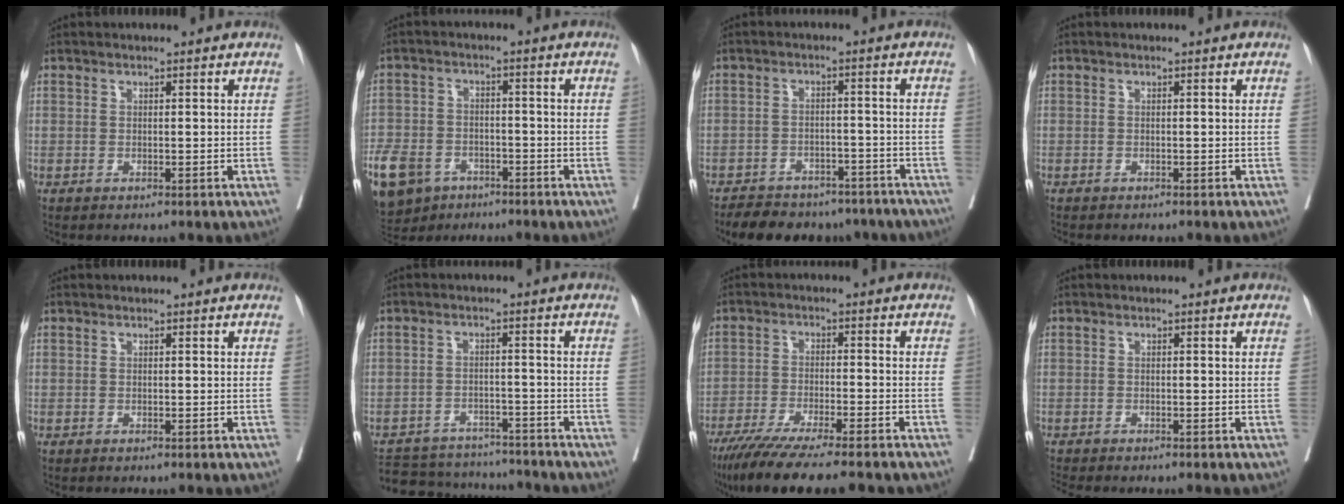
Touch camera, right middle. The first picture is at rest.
{"total": 15.4, "force": [-9.5, 9.8, 7.1], "torque": [-0.199, -0.014, -0.155]}
{"total": 15.8, "force": [-13.2, 6.6, 5.6], "torque": [-0.115, 0.005, -0.165]}
{"total": 1.7, "force": [-1.5, 0.2, 0.7], "torque": [-0.015, -0.003, -0.020]}
{"total": 0.0}
{"total": 13.2, "force": [-12.3, 4.0, 2.5], "torque": [-0.049, 0.009, -0.169]}
{"total": 15.3, "force": [-12.7, 0.7, 8.6], "torque": [-0.139, -0.046, -0.201]}
{"total": 3.2, "force": [-3.0, -0.1, 1.2], "torque": [-0.017, -0.008, -0.048]}